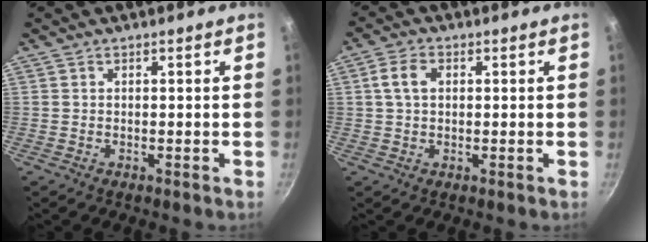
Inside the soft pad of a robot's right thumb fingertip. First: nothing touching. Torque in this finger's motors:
{"motor_torque": [0.42, 0.75, 0.33, 0.00, 0.08]}